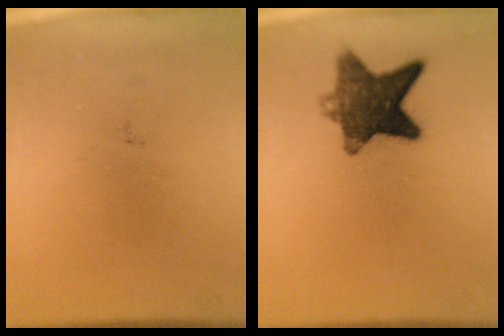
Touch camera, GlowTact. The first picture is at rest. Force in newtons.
{"total": 9.5}